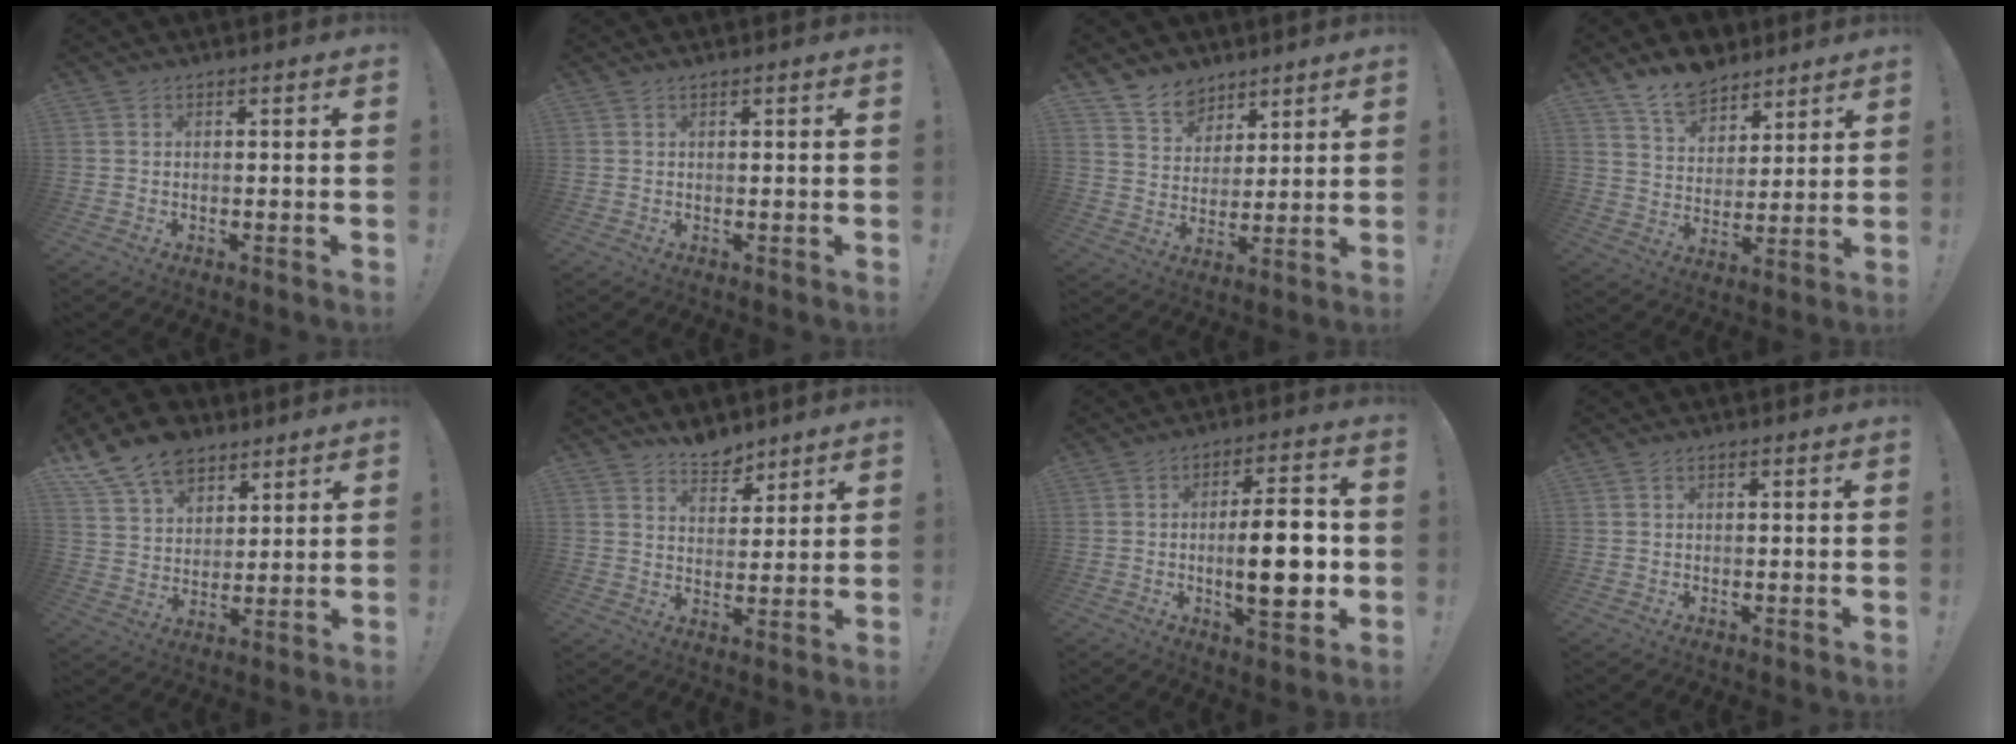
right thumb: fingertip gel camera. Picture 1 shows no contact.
{"total": 0.6, "force": [0.6, -0.2, 0.1], "torque": [0.005, -0.004, 0.010]}
{"total": 8.8, "force": [6.9, 5.5, 1.1], "torque": [-0.027, -0.057, 0.136]}
{"total": 11.6, "force": [9.6, 5.9, 3.1], "torque": [-0.062, -0.067, 0.185]}
{"total": 13.7, "force": [9.6, 8.4, 5.1], "torque": [-0.100, -0.057, 0.184]}
{"total": 6.9, "force": [6.1, 3.0, 1.3], "torque": [-0.010, -0.049, 0.115]}
{"total": 15.9, "force": [-1.3, 4.8, 15.1], "torque": [-0.227, -0.007, -0.027]}
{"total": 0.9, "force": [0.0, 0.7, 0.5], "torque": [-0.011, 0.004, 0.001]}